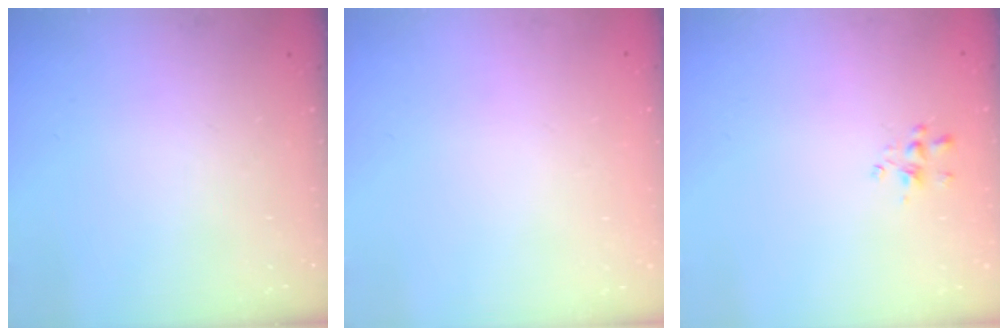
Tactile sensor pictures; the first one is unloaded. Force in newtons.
{"total": 1.8, "press": 1.8, "slide": 0.2}
{"total": 1.5, "press": 1.4, "slide": 0.7}